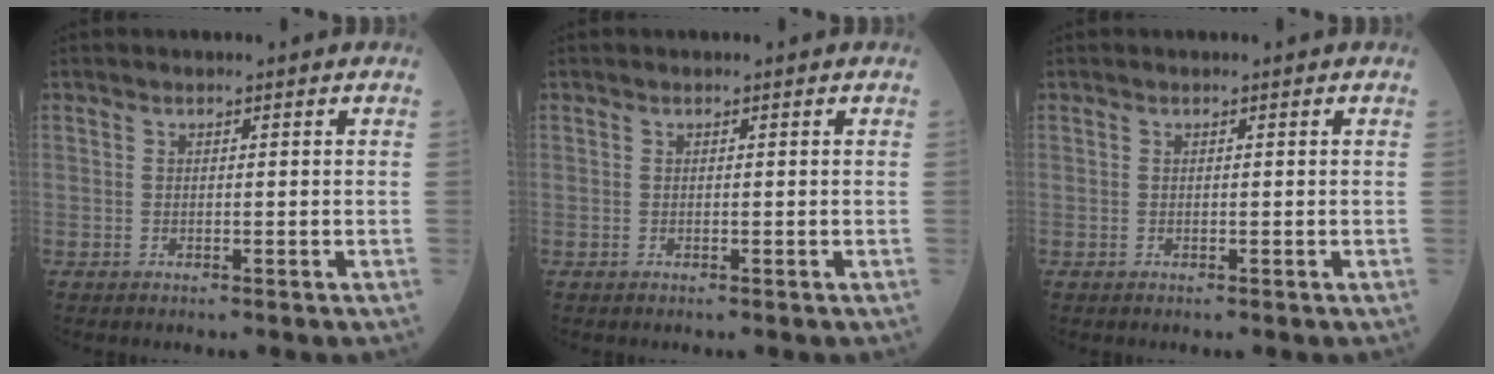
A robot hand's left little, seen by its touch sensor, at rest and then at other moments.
{"total": 0.0}
{"total": 0.0}